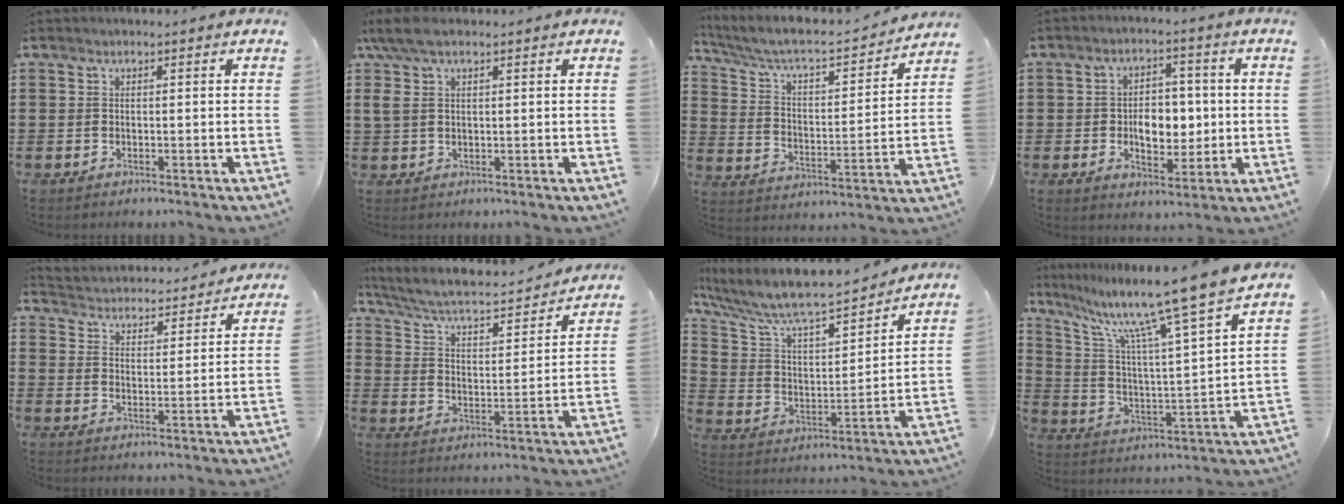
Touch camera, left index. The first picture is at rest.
{"total": 5.4, "force": [2.4, 2.3, 4.2], "torque": [-0.107, 0.004, 0.038]}
{"total": 5.4, "force": [4.6, 1.0, 2.5], "torque": [-0.072, -0.037, 0.070]}
{"total": 6.7, "force": [-0.4, 4.3, 5.1], "torque": [-0.076, 0.002, -0.015]}
{"total": 3.6, "force": [3.5, 0.1, -0.5], "torque": [-0.016, -0.034, 0.055]}
{"total": 4.5, "force": [3.9, 0.8, 2.2], "torque": [-0.063, -0.032, 0.056]}
{"total": 7.6, "force": [6.8, 1.7, 3.0], "torque": [-0.093, -0.056, 0.111]}
{"total": 11.8, "force": [9.5, -0.7, 7.0], "torque": [-0.164, -0.072, 0.148]}